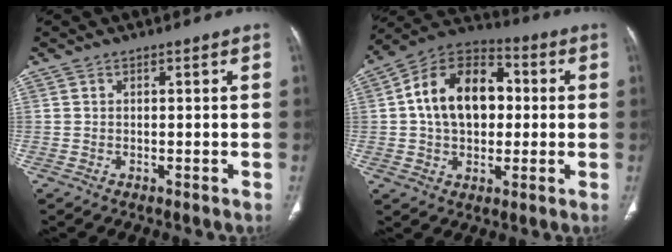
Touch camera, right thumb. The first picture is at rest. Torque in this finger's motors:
{"motor_torque": [-0.50, 1.10, 0.50, 0.30, 0.18]}